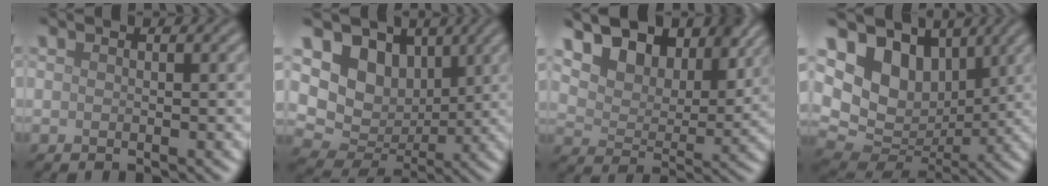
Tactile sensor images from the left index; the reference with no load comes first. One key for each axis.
{"total": 8.8, "fx": 2.7, "fy": 6.9, "fz": 4.7, "tx": -0.078, "ty": -0.013, "tz": 0.040}
{"total": 11.1, "fx": 7.2, "fy": 6.1, "fz": 5.8, "tx": -0.113, "ty": 0.004, "tz": 0.112}
{"total": 11.2, "fx": 4.3, "fy": 8.1, "fz": 6.4, "tx": -0.121, "ty": 0.011, "tz": 0.073}